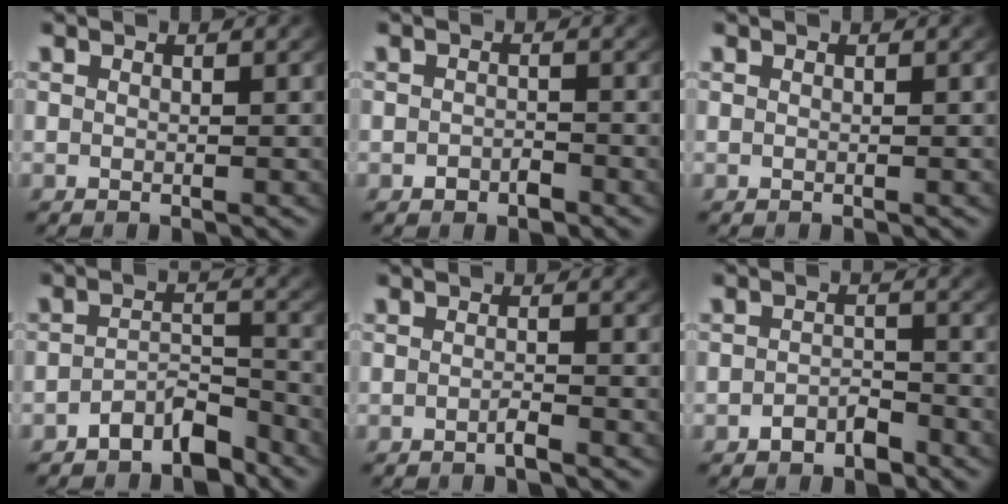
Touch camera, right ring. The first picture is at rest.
{"total": 1.2, "force": [-1.0, 0.5, 0.4], "torque": [-0.007, -0.007, -0.012]}
{"total": 0.0}
{"total": 4.7, "force": [-3.9, 1.9, 1.9], "torque": [-0.018, -0.006, -0.065]}
{"total": 1.0, "force": [-0.9, 0.0, 0.4], "torque": [-0.010, -0.003, -0.017]}
{"total": 2.5, "force": [-2.0, 1.1, 1.0], "torque": [-0.011, -0.006, -0.031]}